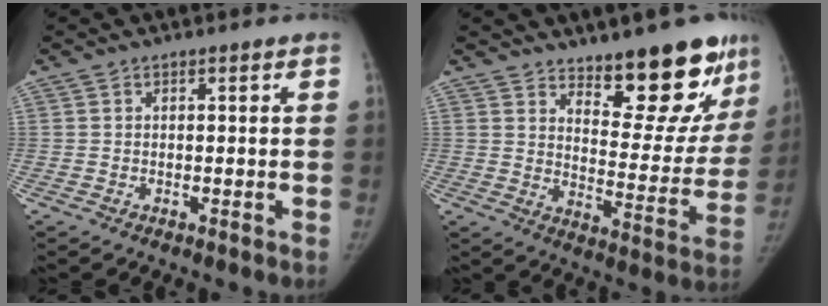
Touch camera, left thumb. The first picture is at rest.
{"total": 17.7, "force": [12.6, 6.3, 10.6], "torque": [-0.082, -0.104, 0.181]}